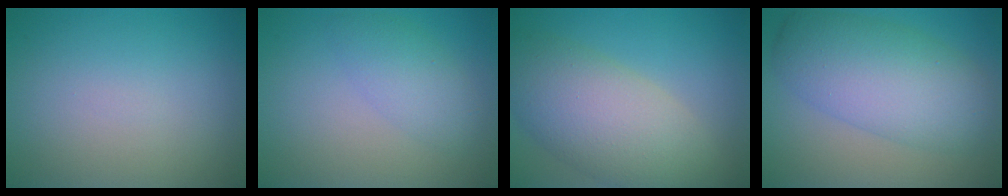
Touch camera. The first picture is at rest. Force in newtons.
{"total": 2.8, "press": 2.8, "slide": 0.1}
{"total": 8.5, "press": 8.5, "slide": 0.5}
{"total": 7.8, "press": 7.8, "slide": 0.1}